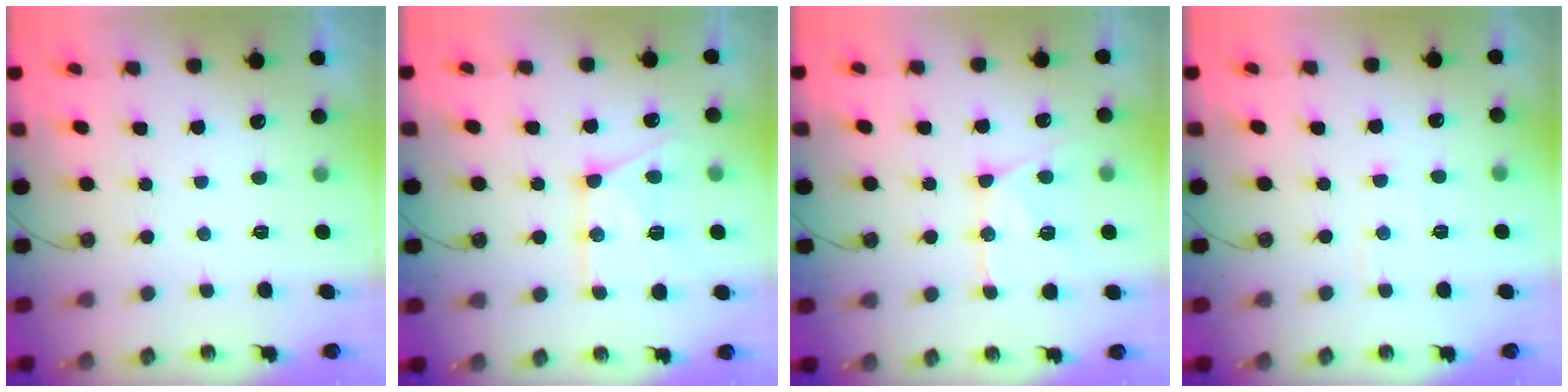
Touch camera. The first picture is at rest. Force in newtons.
{"total": 15.0, "press": 14.9, "slide": 1.7}
{"total": 14.7, "press": 14.6, "slide": 1.5}
{"total": 5.2, "press": 5.1, "slide": 0.7}